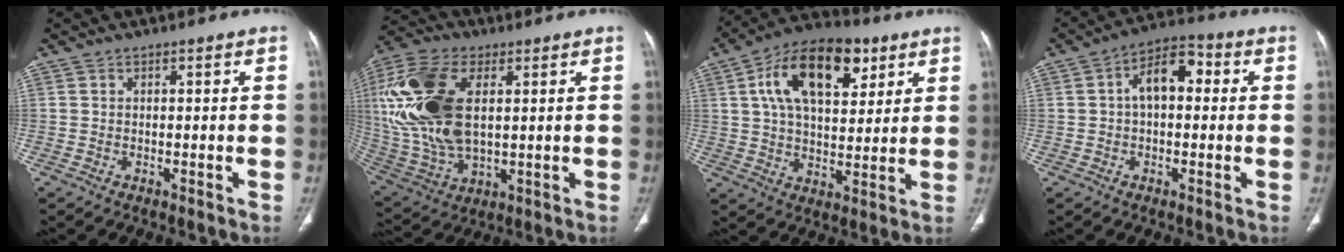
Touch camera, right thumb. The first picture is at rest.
{"total": 21.3, "force": [3.8, 11.7, 17.4], "torque": [-0.381, -0.008, 0.075]}
{"total": 18.9, "force": [7.5, 10.4, 13.9], "torque": [-0.198, -0.006, 0.120]}
{"total": 8.7, "force": [1.0, 5.2, 6.9], "torque": [-0.095, 0.031, 0.007]}